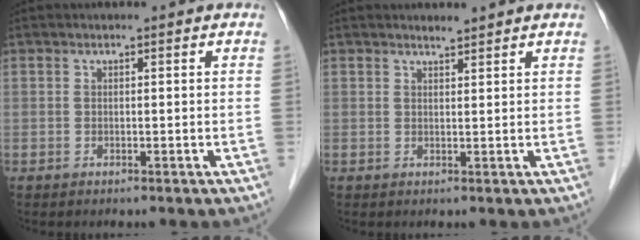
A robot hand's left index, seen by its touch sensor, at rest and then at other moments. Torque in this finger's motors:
{"motor_torque": [-0.76, -0.69, -0.20, -0.02]}